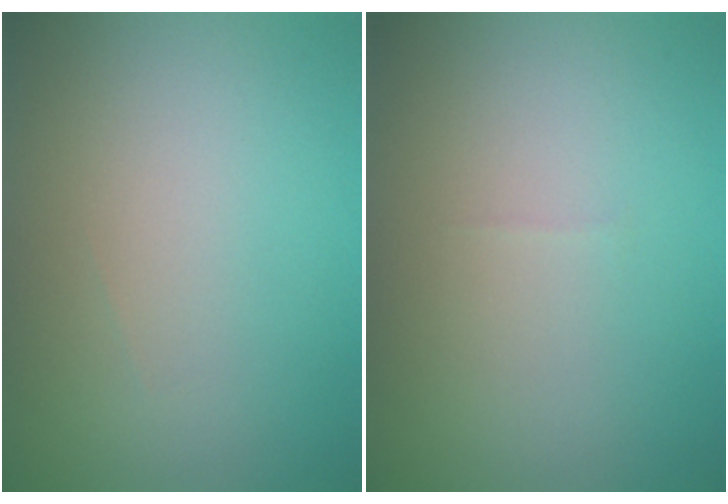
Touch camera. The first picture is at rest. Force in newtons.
{"total": 0.0}